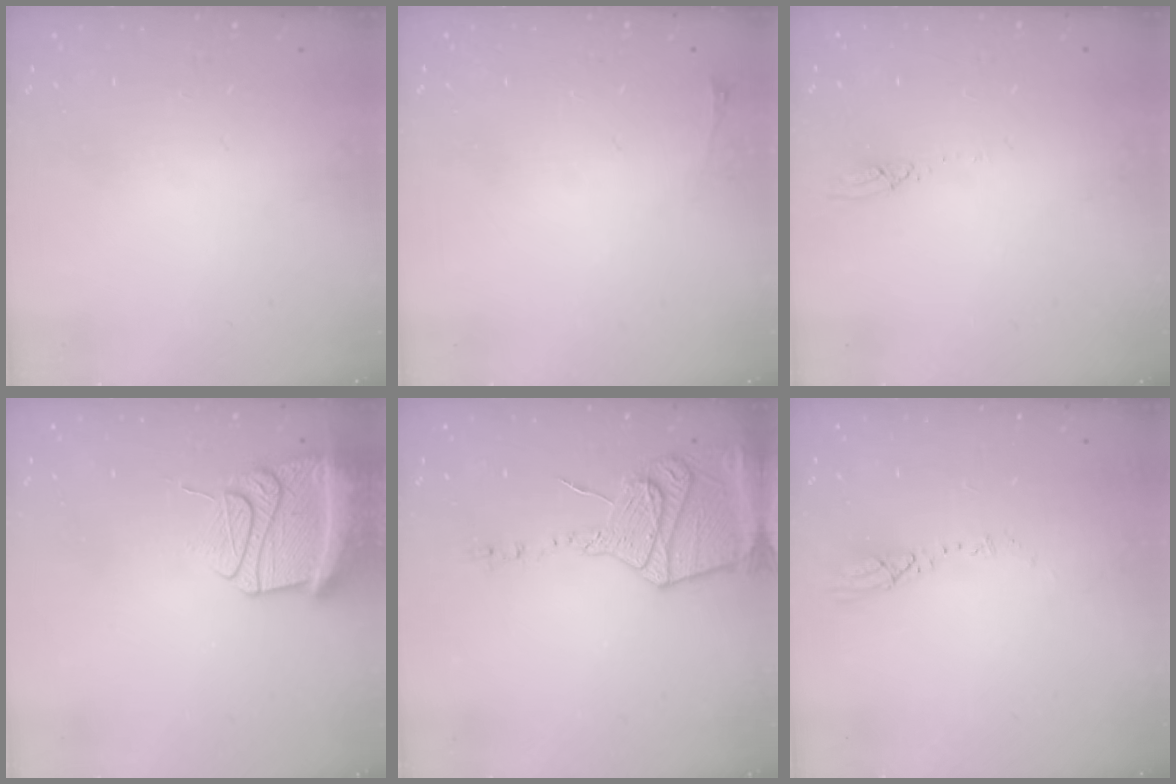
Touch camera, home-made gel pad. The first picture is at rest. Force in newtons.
{"total": 2.8, "press": 2.1, "slide": 1.9}
{"total": 2.7, "press": 2.7, "slide": 0.2}
{"total": 15.3, "press": 15.2, "slide": 1.8}
{"total": 16.9, "press": 16.8, "slide": 1.6}
{"total": 5.2, "press": 5.2, "slide": 0.4}